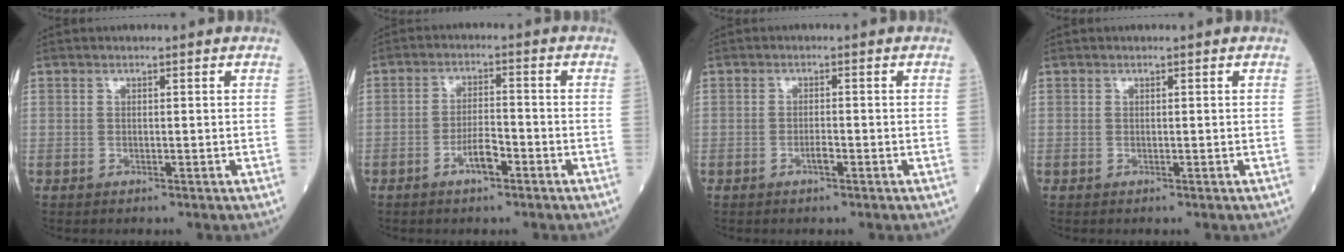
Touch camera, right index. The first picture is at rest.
{"total": 4.1, "force": [-2.2, 1.1, 3.3], "torque": [-0.062, 0.004, -0.043]}
{"total": 1.5, "force": [-0.7, 0.2, 1.2], "torque": [-0.023, 0.001, -0.014]}
{"total": 0.0}